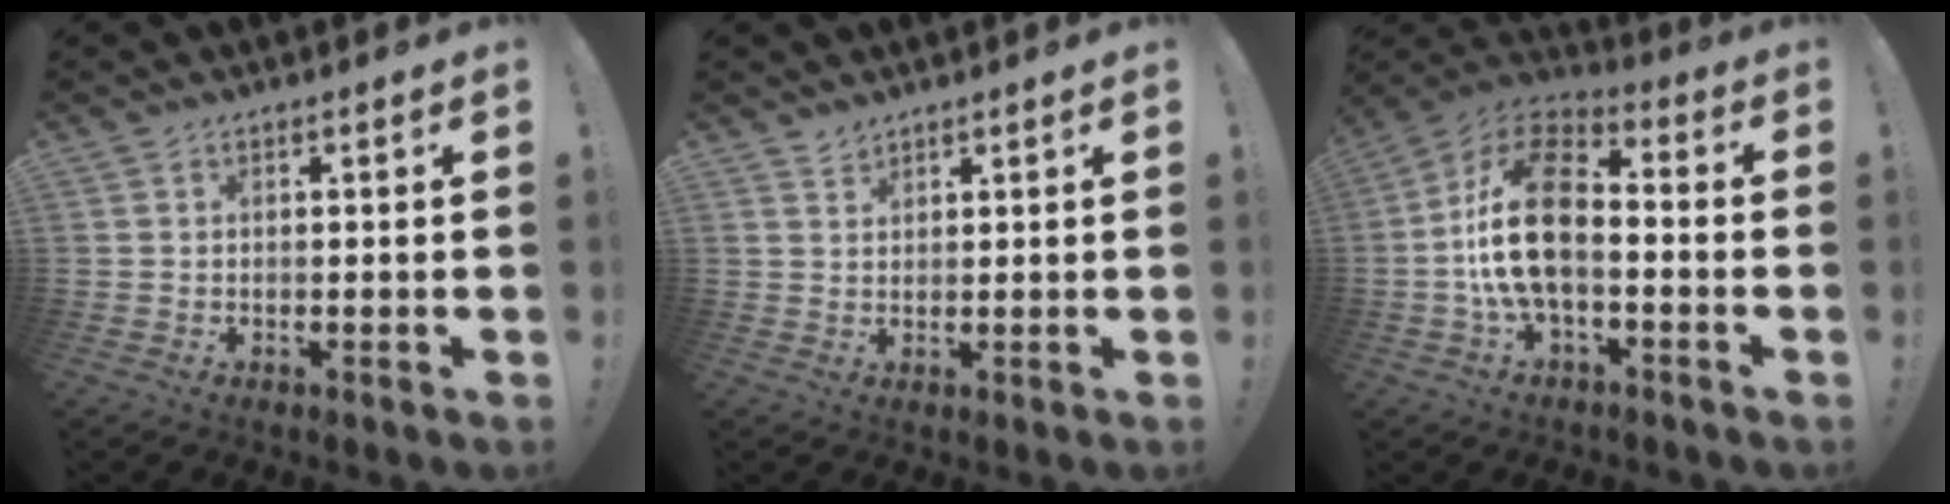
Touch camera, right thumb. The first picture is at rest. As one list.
[{"total": 2.0, "force": [1.9, 0.6, 0.2], "torque": [0.005, -0.014, 0.035]}, {"total": 17.8, "force": [-2.4, 9.9, 14.6], "torque": [-0.284, 0.031, -0.037]}]